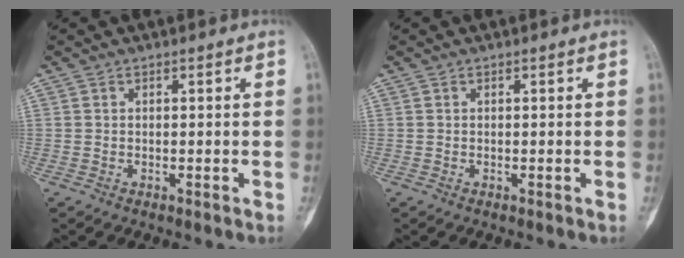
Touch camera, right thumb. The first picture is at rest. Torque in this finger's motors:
{"motor_torque": [0.01, 0.01, 0.02, -0.02, 0.00]}